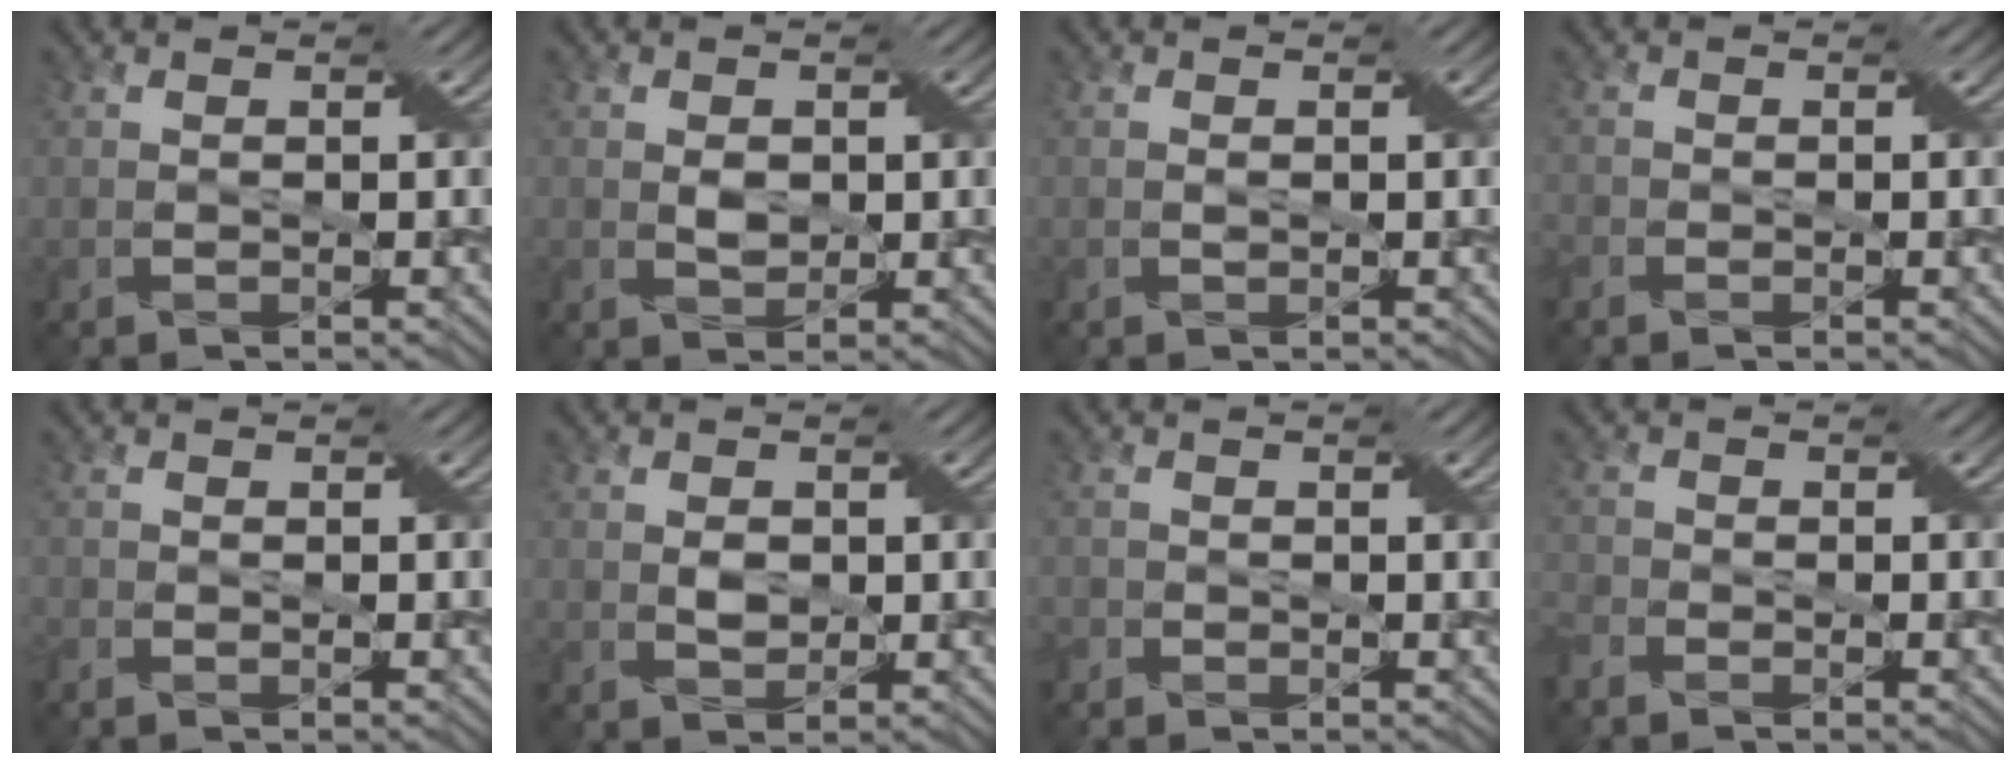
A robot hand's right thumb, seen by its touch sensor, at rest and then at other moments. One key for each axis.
{"total": 1.8, "fx": 0.2, "fy": 1.4, "fz": 1.2, "tx": -0.028, "ty": -0.003, "tz": 0.006}
{"total": 0.5, "fx": 0.0, "fy": 0.4, "fz": 0.4, "tx": -0.007, "ty": -0.001, "tz": 0.001}
{"total": 1.4, "fx": -1.1, "fy": 0.7, "fz": 0.4, "tx": -0.014, "ty": -0.004, "tz": -0.027}
{"total": 1.2, "fx": -0.9, "fy": 0.6, "fz": 0.4, "tx": -0.013, "ty": -0.005, "tz": -0.019}
{"total": 1.9, "fx": 0.1, "fy": 1.4, "fz": 1.2, "tx": -0.028, "ty": -0.002, "tz": 0.002}
{"total": 1.3, "fx": -0.7, "fy": 0.9, "fz": 0.6, "tx": -0.015, "ty": -0.003, "tz": -0.018}
{"total": 2.4, "fx": -2.0, "fy": 1.1, "fz": 0.7, "tx": -0.024, "ty": -0.006, "tz": -0.052}